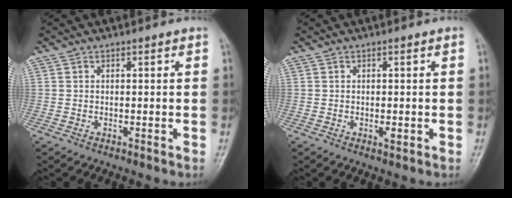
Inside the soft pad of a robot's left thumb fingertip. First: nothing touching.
{"total": 1.5, "force": [-0.3, 0.6, 1.3], "torque": [-0.018, -0.002, -0.003]}